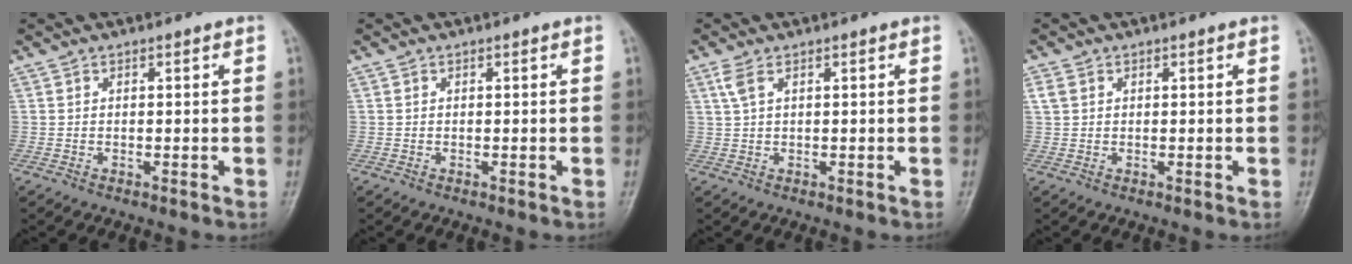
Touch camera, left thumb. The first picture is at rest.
{"total": 0.0}
{"total": 2.2, "force": [1.0, 0.8, 1.8], "torque": [-0.050, 0.011, 0.029]}
{"total": 1.6, "force": [0.6, 1.3, 0.8], "torque": [-0.016, 0.006, 0.012]}